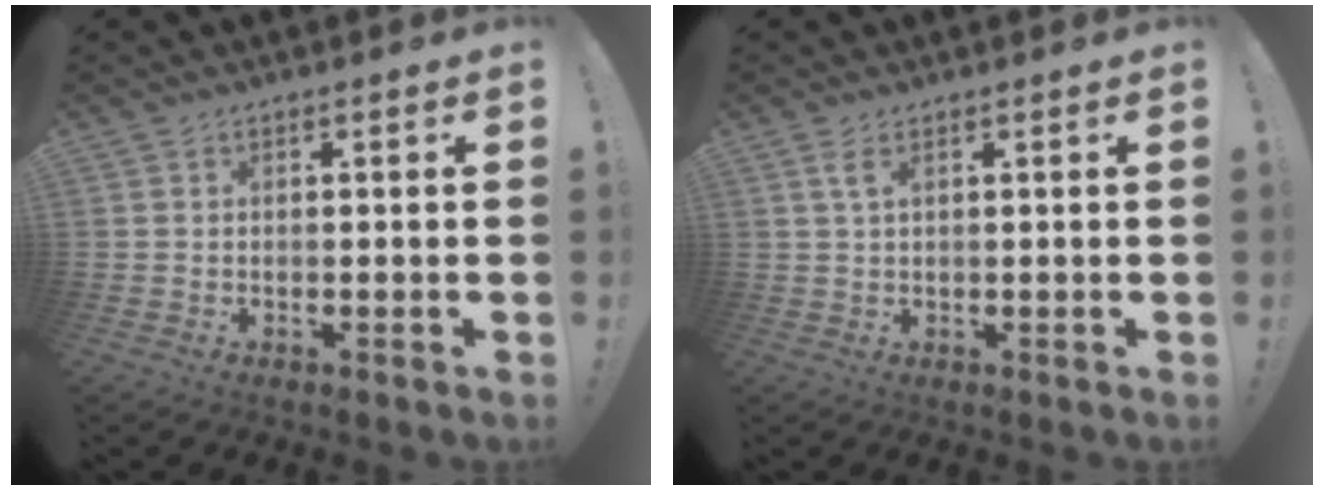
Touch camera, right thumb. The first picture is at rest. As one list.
[{"total": 2.5, "force": [1.1, 0.8, 2.1], "torque": [-0.045, 0.003, 0.019]}]